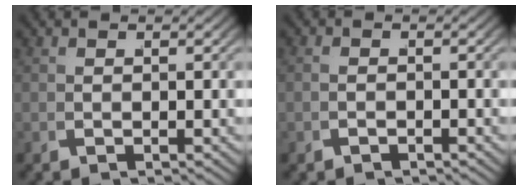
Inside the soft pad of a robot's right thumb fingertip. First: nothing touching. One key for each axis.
{"total": 0.9, "fx": -0.8, "fy": 0.1, "fz": 0.0, "tx": 0.001, "ty": -0.004, "tz": -0.013}